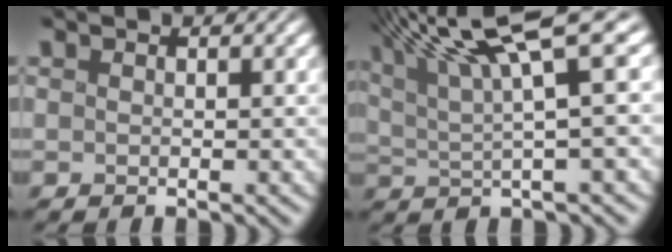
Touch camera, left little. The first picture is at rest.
{"total": 10.0, "force": [5.4, 1.8, 8.3], "torque": [-0.123, 0.031, 0.085]}